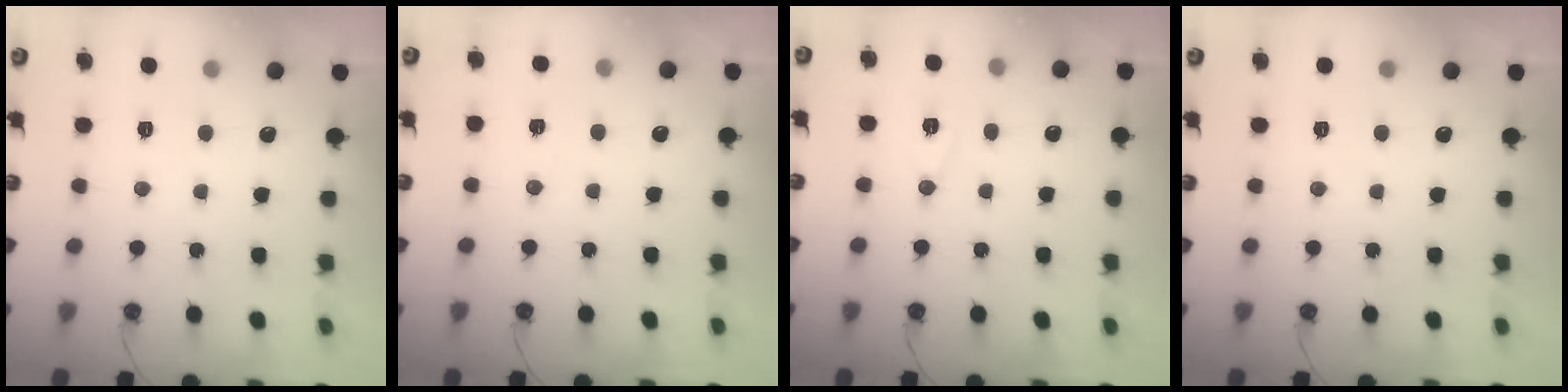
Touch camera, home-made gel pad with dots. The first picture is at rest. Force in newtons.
{"total": 3.1, "press": 2.4, "slide": 2.0}
{"total": 7.5, "press": 6.1, "slide": 4.4}
{"total": 0.0}